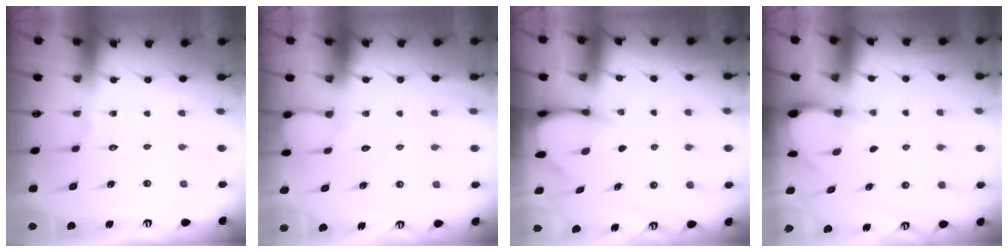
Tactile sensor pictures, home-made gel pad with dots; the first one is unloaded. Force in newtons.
{"total": 4.2, "press": 4.1, "slide": 0.3}
{"total": 3.4, "press": 3.4, "slide": 0.3}
{"total": 2.9, "press": 2.9, "slide": 0.3}